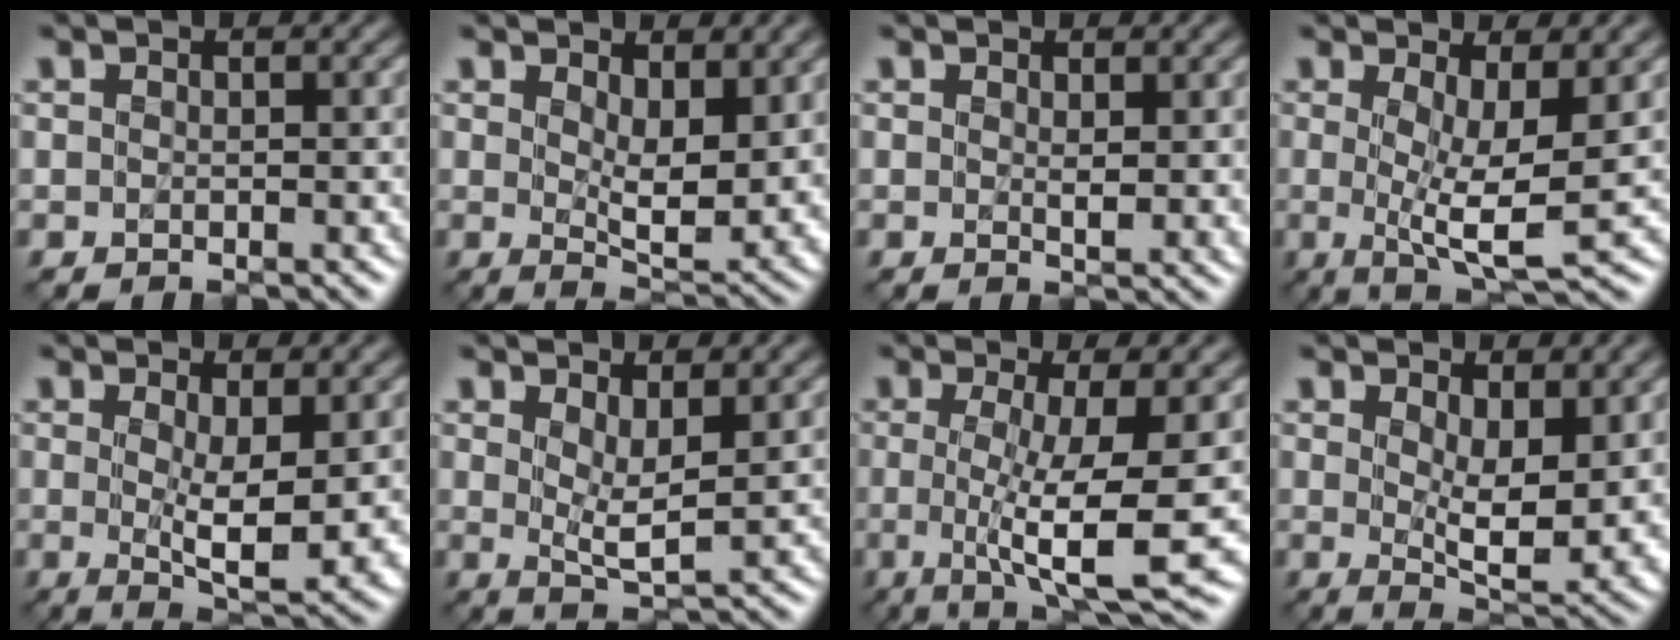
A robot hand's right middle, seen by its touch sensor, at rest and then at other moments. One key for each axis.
{"total": 5.2, "fx": 1.5, "fy": 2.4, "fz": 4.4, "tx": -0.085, "ty": -0.019, "tz": 0.029}
{"total": 1.7, "fx": 0.7, "fy": 0.6, "fz": 1.4, "tx": -0.025, "ty": -0.006, "tz": 0.014}
{"total": 4.8, "fx": 0.0, "fy": 0.8, "fz": 4.7, "tx": -0.088, "ty": -0.012, "tz": 0.001}
{"total": 5.2, "fx": 0.1, "fy": 1.5, "fz": 5.0, "tx": -0.093, "ty": -0.014, "tz": 0.006}
{"total": 2.3, "fx": 0.8, "fy": 0.4, "fz": 2.1, "tx": -0.043, "ty": -0.009, "tz": 0.016}
{"total": 6.8, "fx": -1.1, "fy": 0.6, "fz": 6.7, "tx": -0.112, "ty": -0.012, "tz": -0.019}
{"total": 5.7, "fx": 1.3, "fy": 2.5, "fz": 5.0, "tx": -0.098, "ty": -0.017, "tz": 0.028}